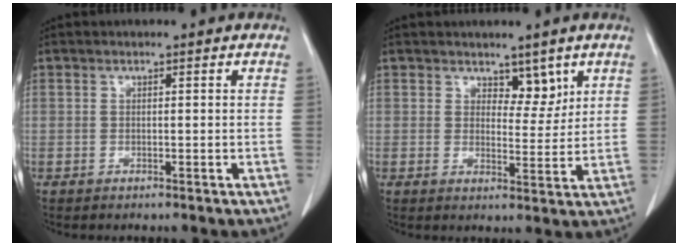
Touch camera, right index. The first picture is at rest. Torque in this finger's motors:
{"motor_torque": [-0.03, 0.17, 0.02, 0.00]}